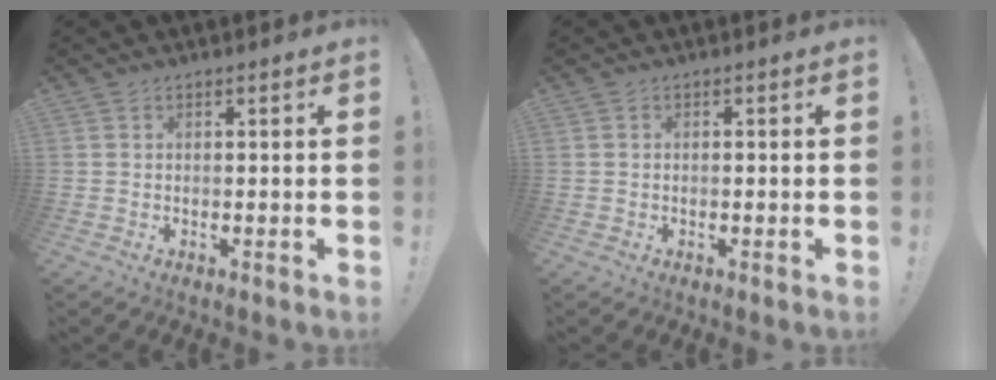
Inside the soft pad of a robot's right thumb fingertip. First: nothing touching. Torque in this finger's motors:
{"motor_torque": [-0.03, 0.03, -0.15, 0.06, -0.02]}